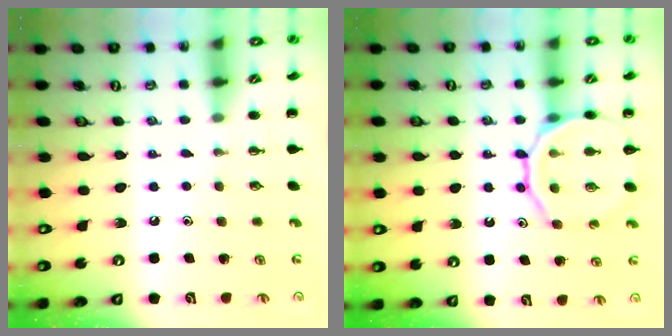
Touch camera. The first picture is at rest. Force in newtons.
{"total": 14.3, "press": 14.1, "slide": 1.8}